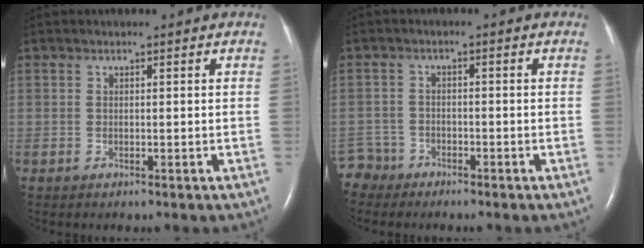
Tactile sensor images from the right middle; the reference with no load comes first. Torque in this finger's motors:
{"motor_torque": [0.06, -0.10, 0.12, 0.01]}